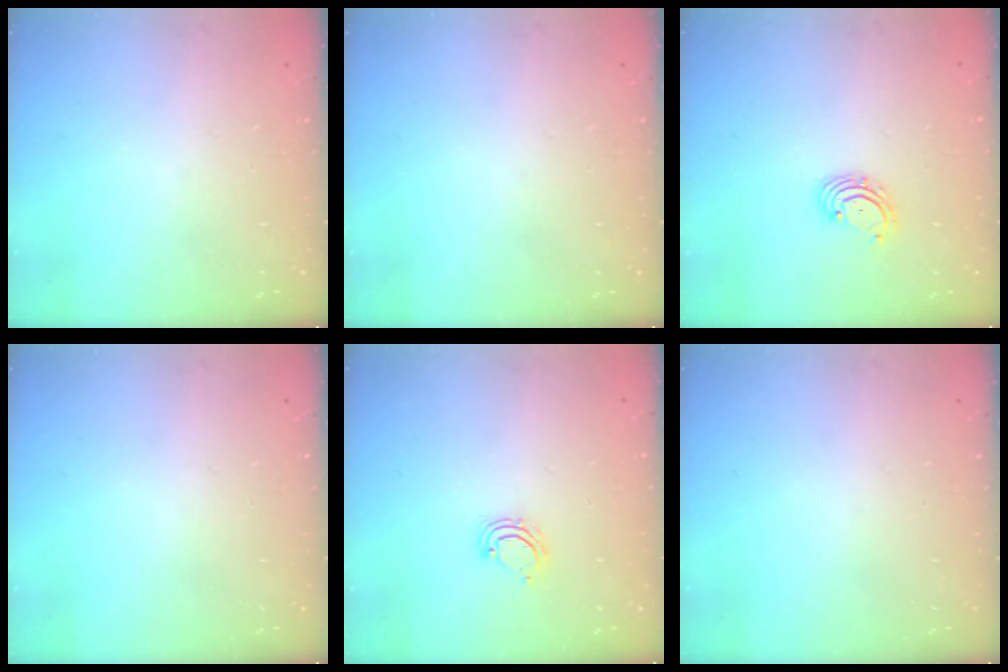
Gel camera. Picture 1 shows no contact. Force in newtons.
{"total": 0.0}
{"total": 2.7, "press": 2.7, "slide": 0.6}
{"total": 0.0}
{"total": 5.4, "press": 5.4, "slide": 0.3}
{"total": 0.0}